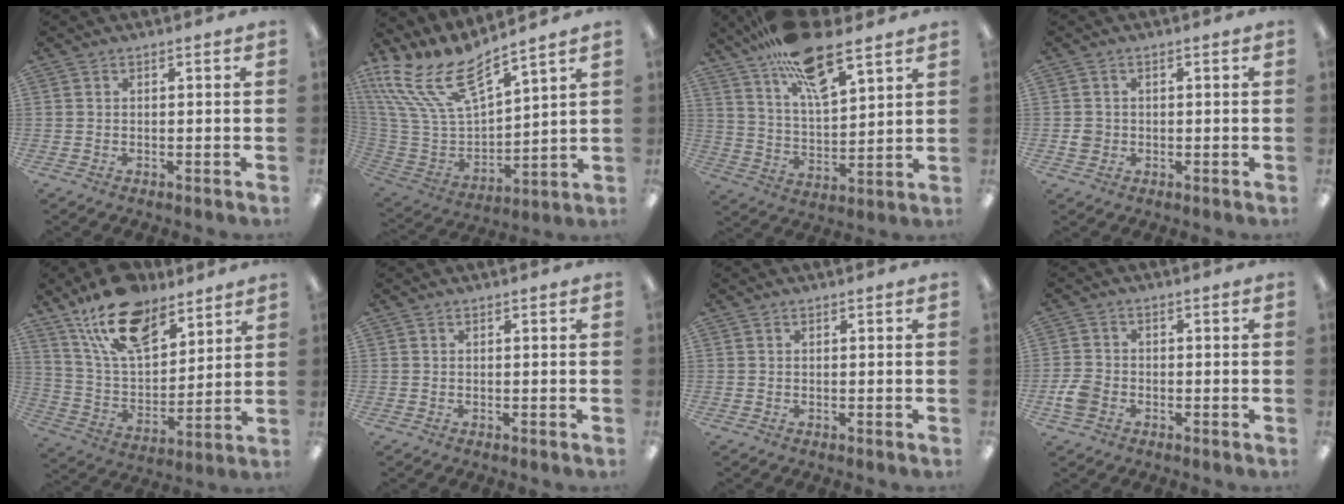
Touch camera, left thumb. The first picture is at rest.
{"total": 19.0, "force": [13.1, 7.5, 11.6], "torque": [-0.265, -0.096, 0.234]}
{"total": 17.3, "force": [12.3, 5.7, 10.7], "torque": [-0.186, -0.063, 0.210]}
{"total": 2.5, "force": [-0.3, 2.4, 0.8], "torque": [-0.005, 0.001, -0.008]}
{"total": 17.7, "force": [12.4, 8.6, 9.3], "torque": [-0.177, -0.056, 0.226]}
{"total": 0.0}
{"total": 0.0}
{"total": 4.9, "force": [-1.9, 3.6, 2.7], "torque": [-0.052, 0.010, -0.034]}